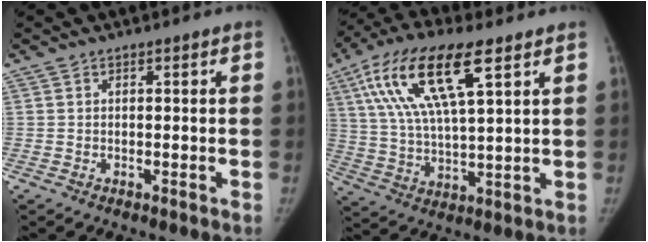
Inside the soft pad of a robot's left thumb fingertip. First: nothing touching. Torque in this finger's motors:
{"motor_torque": [0.56, 0.07, 1.83, -0.94, 0.45]}